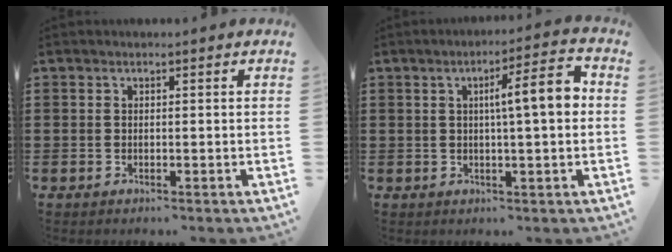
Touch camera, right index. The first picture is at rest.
{"total": 7.5, "force": [1.1, 0.9, 7.4], "torque": [-0.115, -0.007, 0.006]}